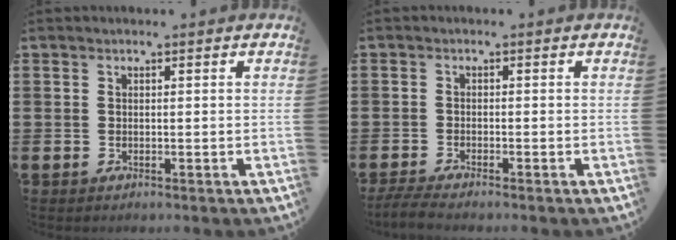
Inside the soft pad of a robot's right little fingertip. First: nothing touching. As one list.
[{"total": 1.7, "force": [-1.4, 0.0, 0.9], "torque": [-0.015, 0.001, -0.027]}]